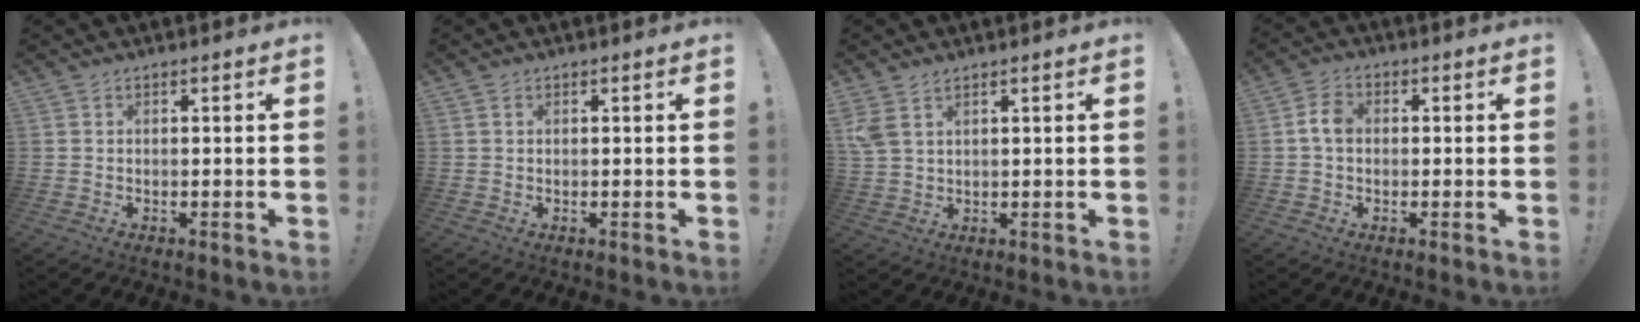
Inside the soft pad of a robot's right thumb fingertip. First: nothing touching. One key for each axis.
{"total": 0.6, "fx": 0.3, "fy": 0.5, "fz": 0.2, "tx": -0.002, "ty": 0.001, "tz": 0.004}
{"total": 4.8, "fx": 3.0, "fy": 2.3, "fz": 3.0, "tx": -0.059, "ty": -0.011, "tz": 0.061}
{"total": 5.2, "fx": -0.2, "fy": 3.6, "fz": 3.8, "tx": -0.071, "ty": 0.012, "tz": -0.003}